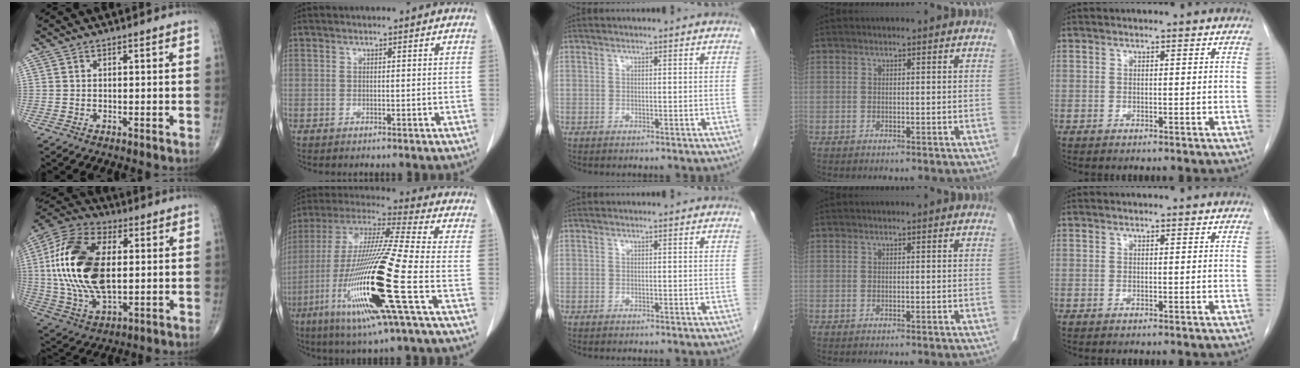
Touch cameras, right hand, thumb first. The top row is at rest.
{"thumb": {"total": 22.2, "force": [2.3, 11.9, 18.6], "torque": [-0.384, -0.001, 0.039]}, "index": {"total": 22.4, "force": [-7.0, 0.2, 21.2], "torque": [-0.442, -0.036, -0.140]}}